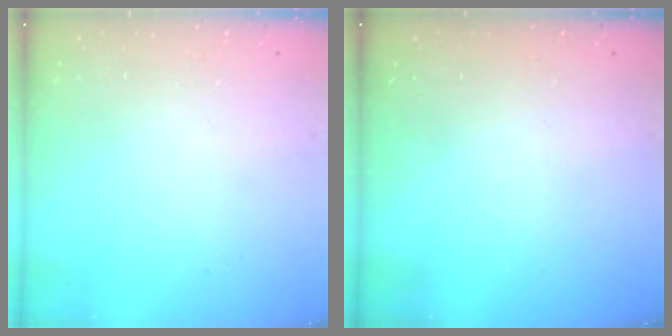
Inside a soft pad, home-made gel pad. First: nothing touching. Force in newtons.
{"total": 0.0}